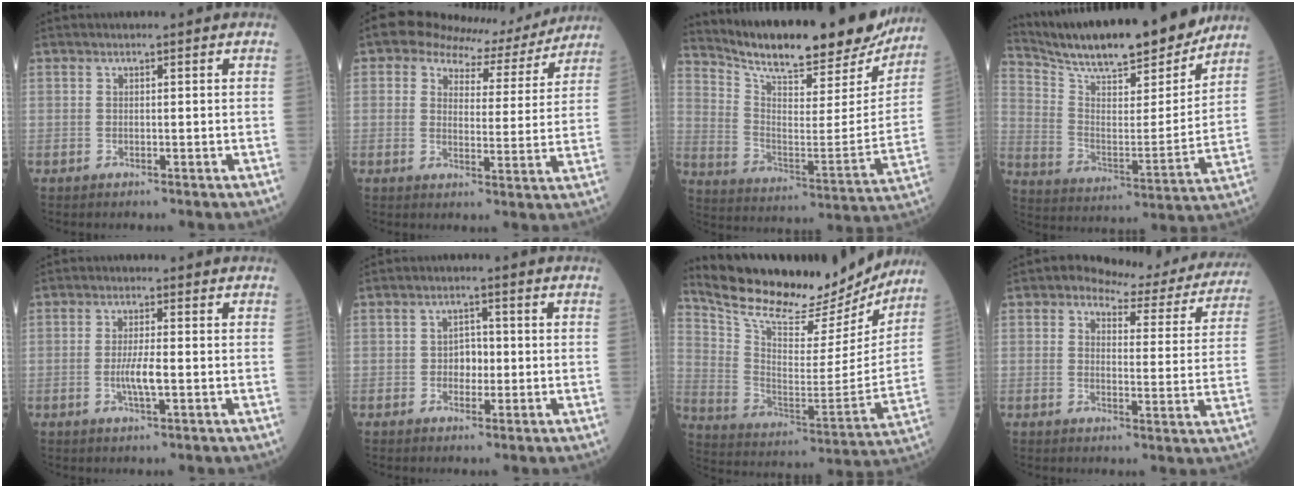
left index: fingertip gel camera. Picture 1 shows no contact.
{"total": 9.6, "force": [8.7, 3.7, 2.0], "torque": [-0.031, 0.010, 0.106]}
{"total": 25.0, "force": [22.1, 5.2, 10.4], "torque": [-0.170, -0.044, 0.313]}
{"total": 21.3, "force": [19.1, 2.9, 9.1], "torque": [-0.163, -0.016, 0.297]}
{"total": 3.8, "force": [-0.8, 0.5, 3.7], "torque": [-0.075, -0.004, -0.016]}
{"total": 3.1, "force": [-0.4, 2.1, 2.2], "torque": [-0.031, 0.009, -0.008]}
{"total": 25.0, "force": [22.3, 6.3, 9.3], "torque": [-0.170, -0.027, 0.333]}
{"total": 12.9, "force": [11.6, 4.4, 3.6], "torque": [-0.026, -0.010, 0.117]}